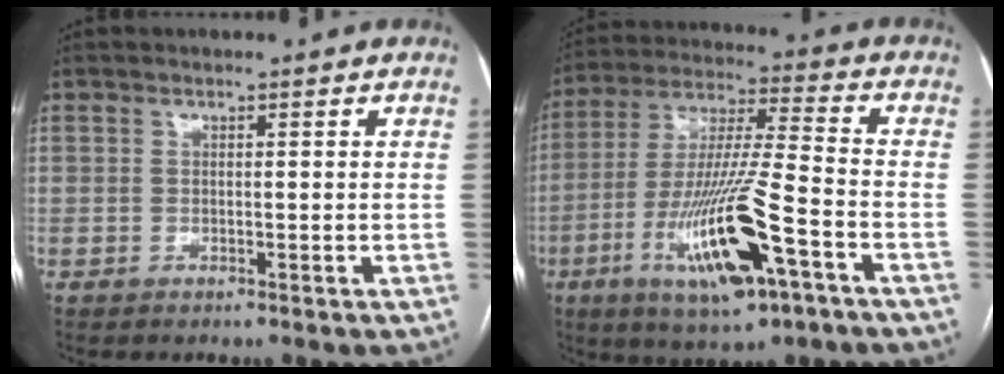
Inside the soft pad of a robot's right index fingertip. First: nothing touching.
{"total": 18.0, "force": [-7.7, 2.2, 16.1], "torque": [-0.332, -0.024, -0.131]}